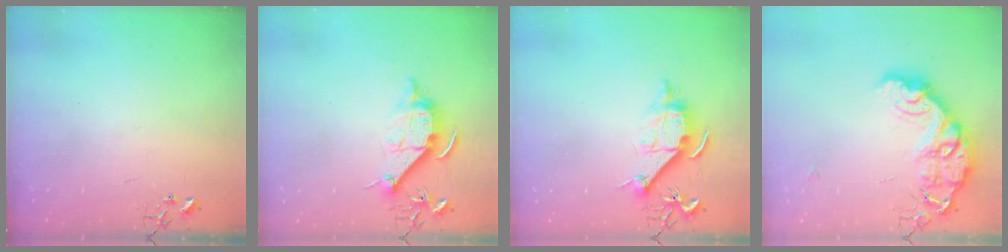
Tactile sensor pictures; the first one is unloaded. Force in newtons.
{"total": 12.0, "press": 12.0, "slide": 0.6}
{"total": 10.6, "press": 10.6, "slide": 0.8}
{"total": 18.2, "press": 18.2, "slide": 1.3}